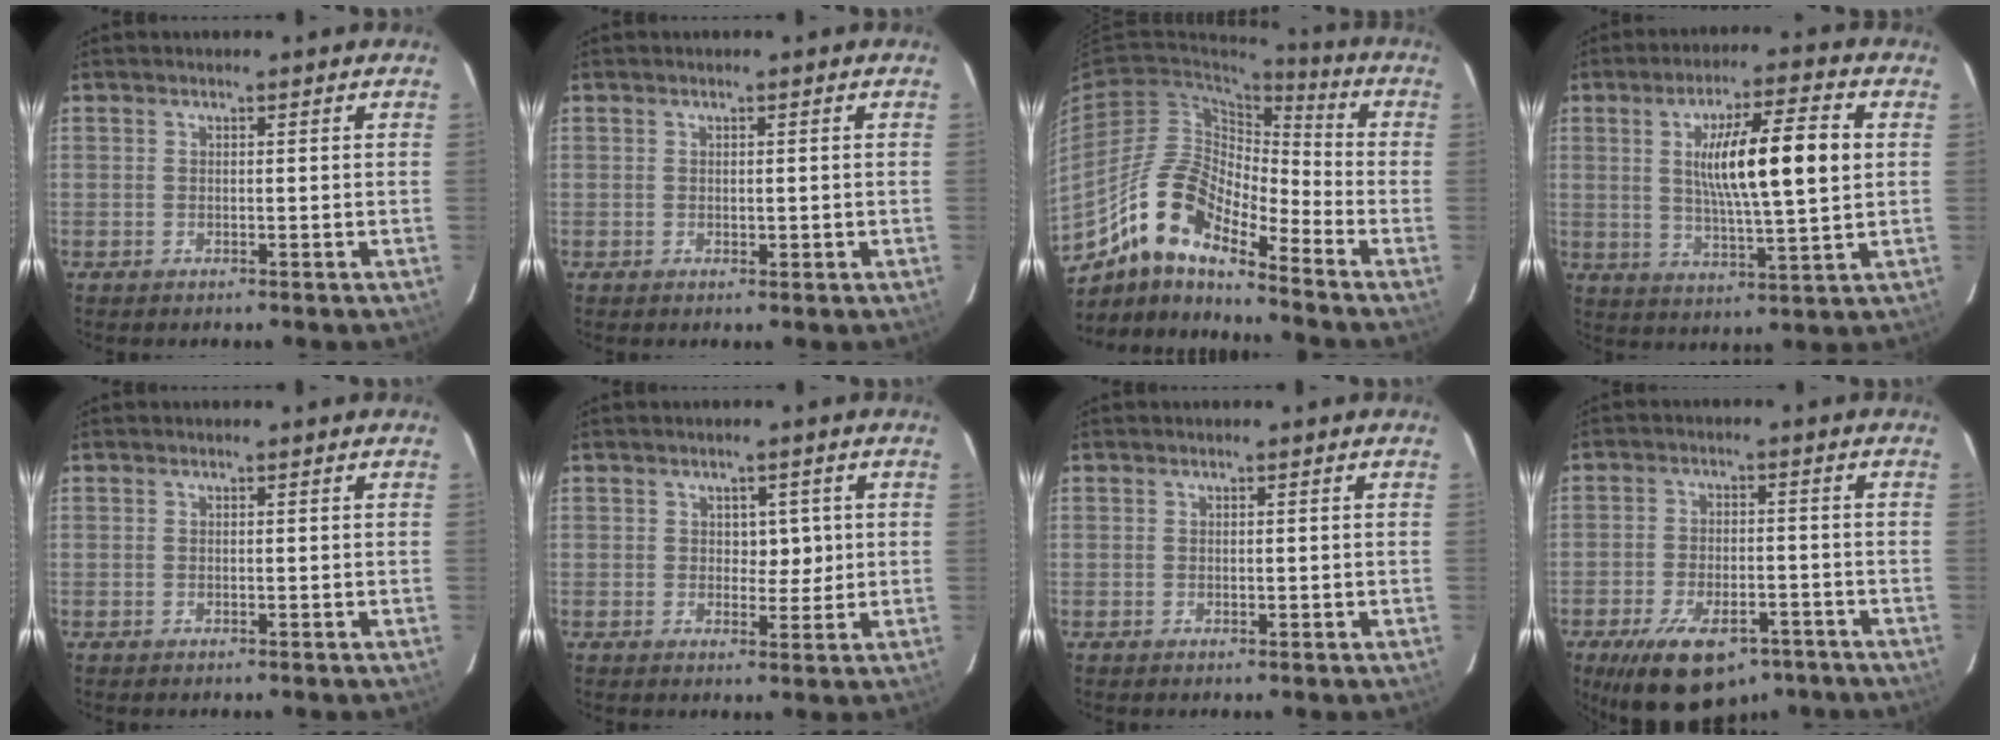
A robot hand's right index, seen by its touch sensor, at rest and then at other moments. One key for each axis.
{"total": 0.8, "fx": -0.1, "fy": 0.4, "fz": 0.7, "tx": -0.010, "ty": -0.002, "tz": 0.002}
{"total": 11.5, "fx": -9.0, "fy": 3.2, "fz": 6.4, "tx": -0.132, "ty": 0.028, "tz": -0.165}
{"total": 13.7, "fx": 2.3, "fy": 1.4, "fz": 13.4, "tx": -0.227, "ty": 0.006, "tz": 0.039}
{"total": 0.0}
{"total": 3.3, "fx": 0.6, "fy": 2.2, "fz": 2.4, "tx": -0.022, "ty": 0.001, "tz": 0.011}
{"total": 0.5, "fx": 0.0, "fy": 0.2, "fz": 0.5, "tx": -0.008, "ty": -0.002, "tz": 0.002}
{"total": 12.5, "fx": -8.3, "fy": 5.9, "fz": 7.4, "tx": -0.131, "ty": -0.005, "tz": -0.125}